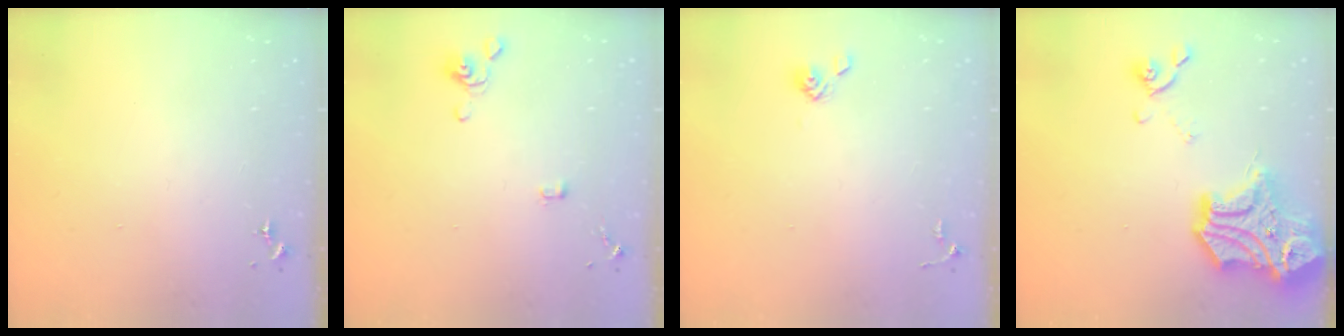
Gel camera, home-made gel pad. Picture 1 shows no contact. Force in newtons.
{"total": 3.7, "press": 3.6, "slide": 0.9}
{"total": 4.6, "press": 4.1, "slide": 2.1}
{"total": 23.2, "press": 23.1, "slide": 2.7}